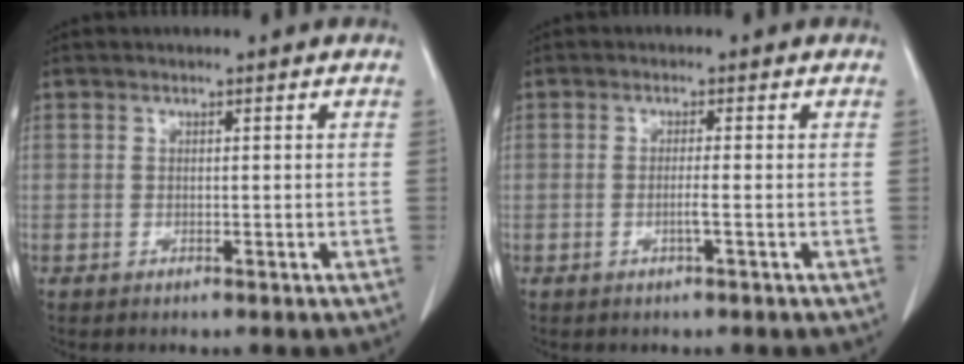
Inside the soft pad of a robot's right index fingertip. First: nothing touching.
{"total": 1.5, "force": [-0.4, -0.3, 1.4], "torque": [-0.027, 0.001, -0.008]}